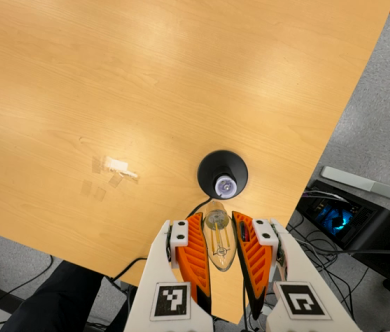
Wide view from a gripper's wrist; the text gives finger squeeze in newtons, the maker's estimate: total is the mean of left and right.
{"total": 19.7, "left": 21.3, "right": 18.1}